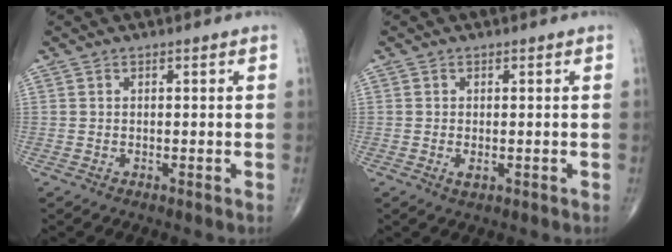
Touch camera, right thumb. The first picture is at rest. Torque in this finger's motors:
{"motor_torque": [-0.38, 0.03, -0.02, 0.03, 0.05]}